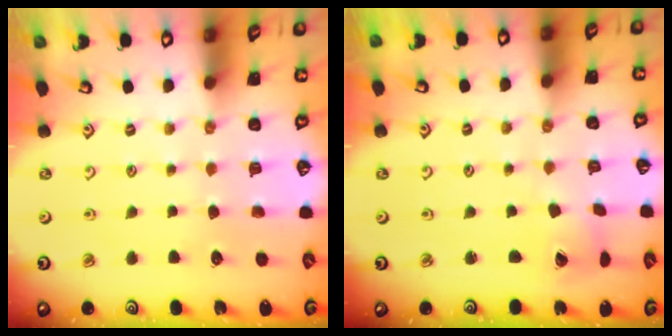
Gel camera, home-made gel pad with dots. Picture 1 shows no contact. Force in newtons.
{"total": 2.9, "press": 2.8, "slide": 0.4}